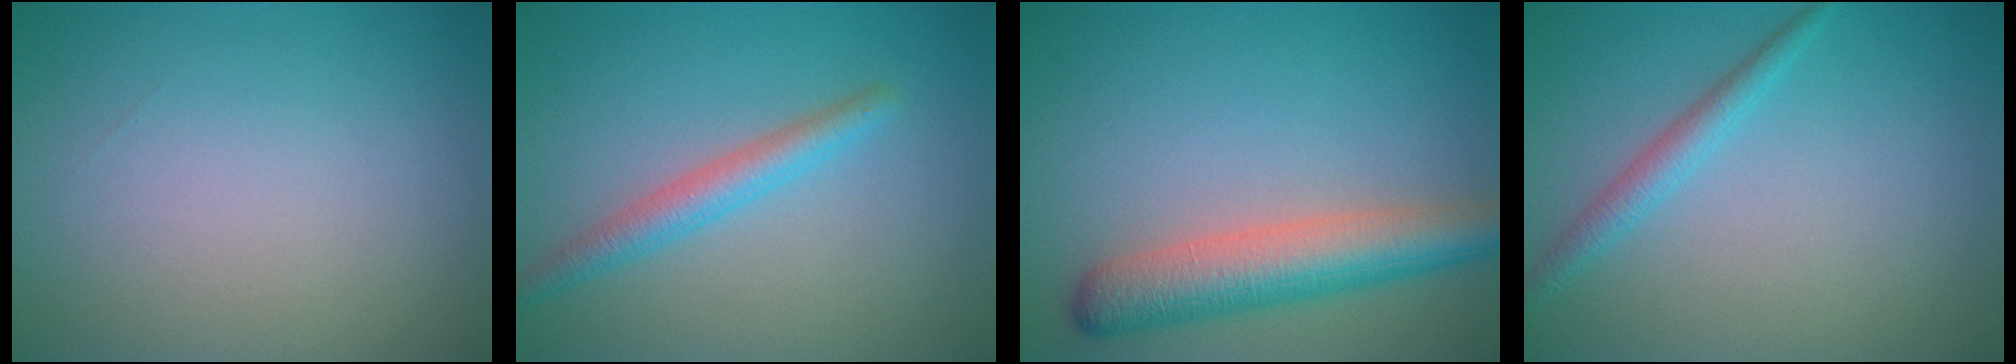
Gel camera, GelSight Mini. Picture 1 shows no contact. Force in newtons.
{"total": 2.7, "press": 2.7, "slide": 0.1}
{"total": 6.2, "press": 6.2, "slide": 0.4}
{"total": 1.9, "press": 1.9, "slide": 0.0}